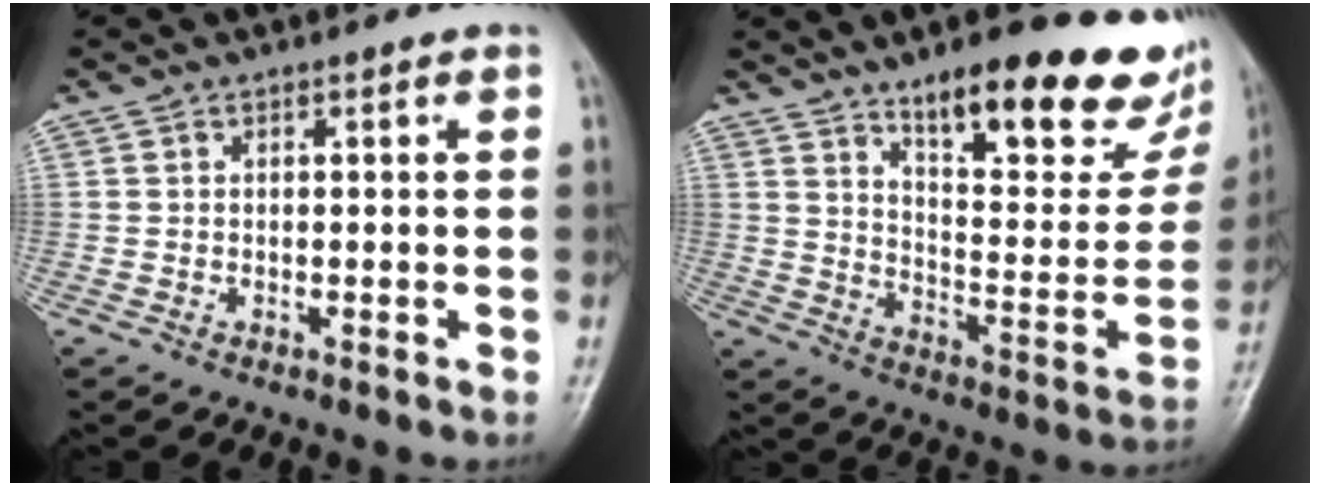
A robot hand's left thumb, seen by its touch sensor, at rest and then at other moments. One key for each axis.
{"total": 26.0, "fx": 16.3, "fy": 8.3, "fz": 18.4, "tx": -0.201, "ty": -0.078, "tz": 0.239}